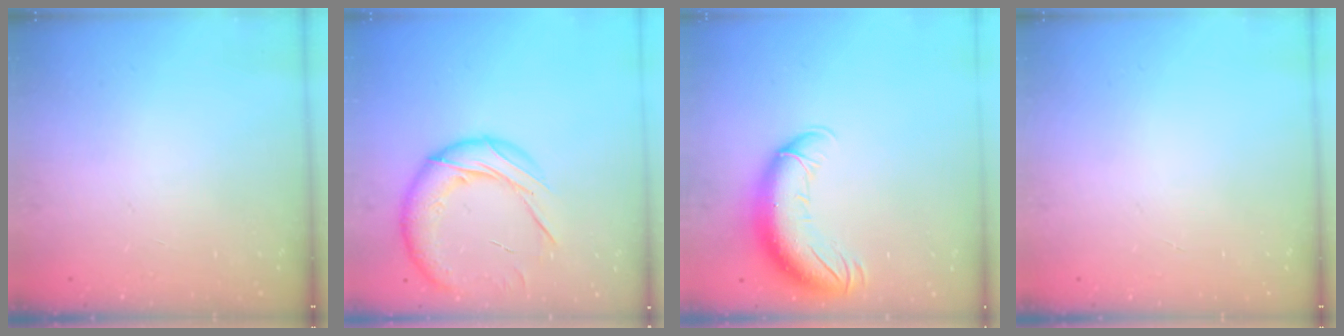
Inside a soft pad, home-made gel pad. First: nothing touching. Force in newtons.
{"total": 18.1, "press": 17.9, "slide": 2.8}
{"total": 13.4, "press": 13.0, "slide": 3.1}
{"total": 0.0}